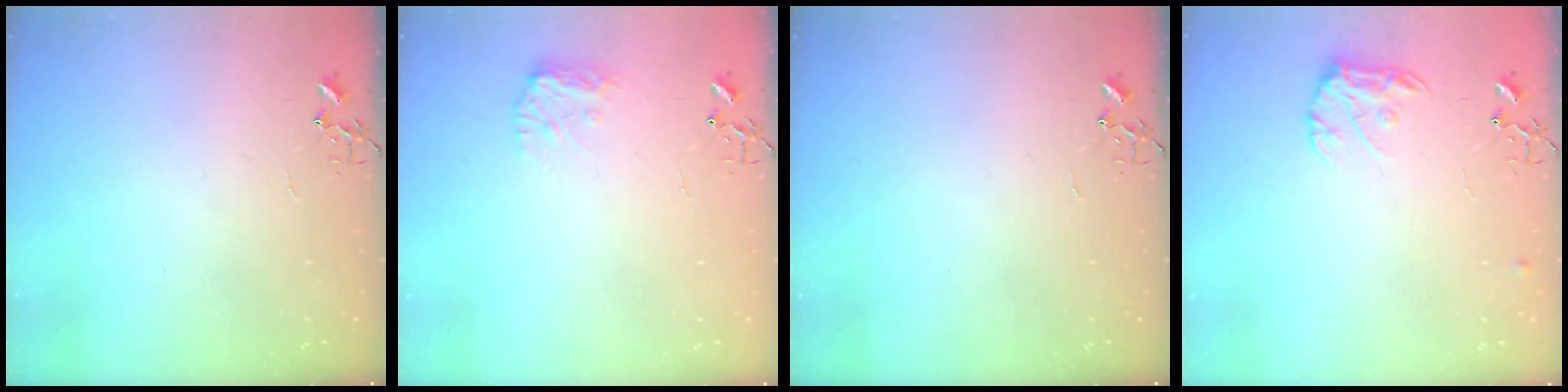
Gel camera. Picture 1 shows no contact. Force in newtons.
{"total": 8.7, "press": 8.7, "slide": 0.5}
{"total": 0.0}
{"total": 9.8, "press": 9.8, "slide": 0.5}